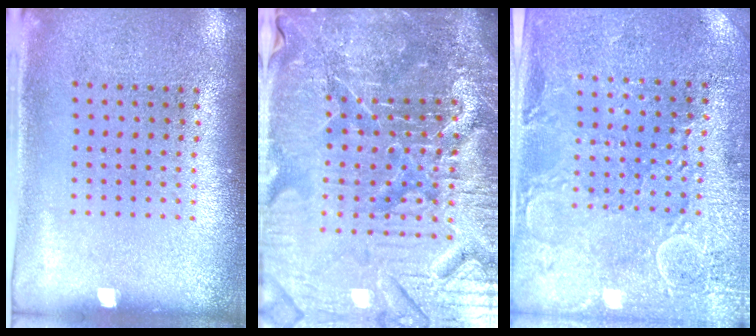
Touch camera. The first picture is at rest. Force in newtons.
{"total": 6.8, "press": 6.1, "slide": 3.0}
{"total": 2.8, "press": 2.8, "slide": 0.5}